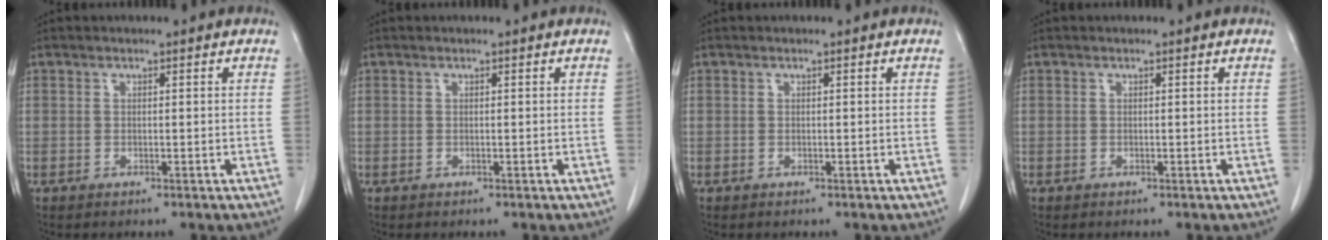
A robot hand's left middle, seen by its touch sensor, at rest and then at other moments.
{"total": 0.0}
{"total": 0.0}
{"total": 0.0}